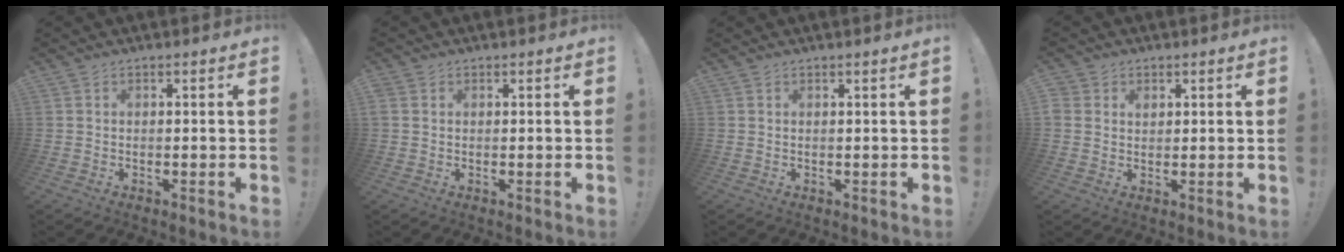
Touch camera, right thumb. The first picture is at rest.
{"total": 1.4, "force": [0.5, 1.0, 0.7], "torque": [-0.018, 0.005, 0.011]}
{"total": 0.9, "force": [0.7, -0.3, 0.5], "torque": [-0.002, -0.003, 0.010]}
{"total": 2.8, "force": [1.2, 2.4, 0.7], "torque": [-0.006, -0.005, 0.022]}